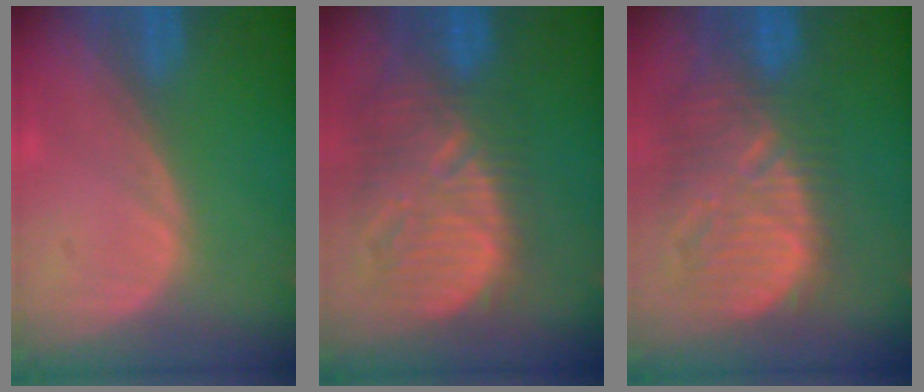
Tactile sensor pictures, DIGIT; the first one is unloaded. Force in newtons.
{"total": 13.0, "press": 11.4, "slide": 6.2}
{"total": 13.0, "press": 11.4, "slide": 6.2}